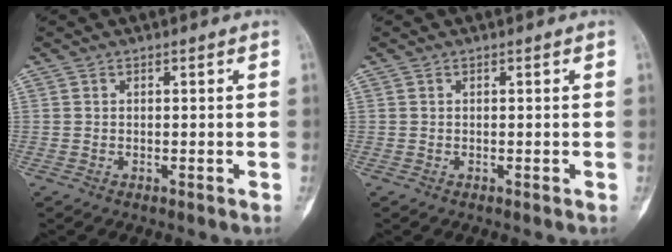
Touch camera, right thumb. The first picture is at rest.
{"total": 0.0}